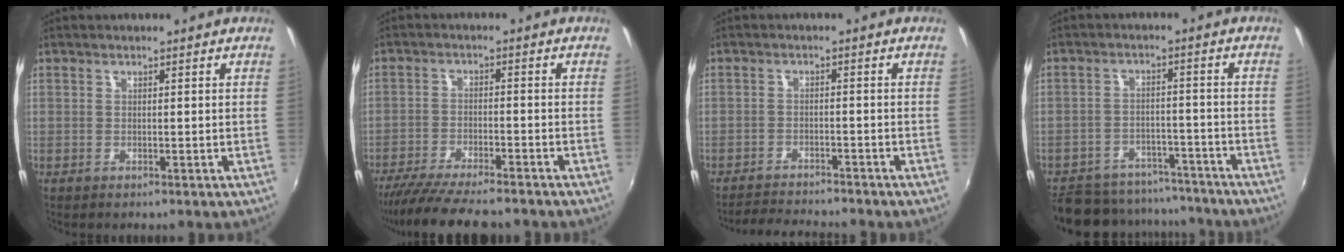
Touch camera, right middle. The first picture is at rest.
{"total": 13.4, "force": [-11.6, 1.8, 6.3], "torque": [-0.134, -0.031, -0.189]}
{"total": 6.7, "force": [-6.4, 0.3, 1.8], "torque": [-0.053, -0.010, -0.101]}
{"total": 18.0, "force": [-15.4, 7.0, 6.1], "torque": [-0.146, 0.013, -0.204]}